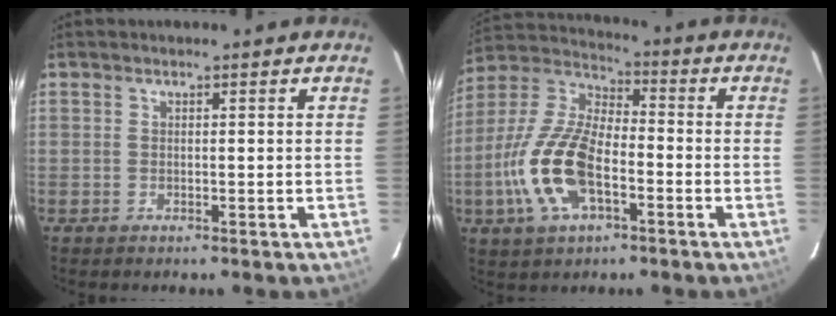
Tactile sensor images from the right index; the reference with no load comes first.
{"total": 16.3, "force": [-5.5, 7.5, 13.4], "torque": [-0.294, -0.002, -0.108]}